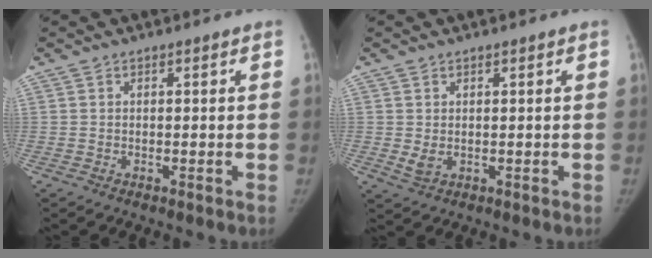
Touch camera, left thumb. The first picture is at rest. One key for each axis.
{"total": 2.2, "fx": 0.2, "fy": 1.4, "fz": 1.6, "tx": -0.029, "ty": -0.008, "tz": 0.013}